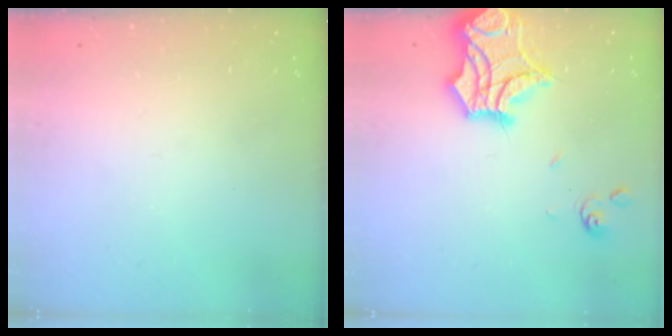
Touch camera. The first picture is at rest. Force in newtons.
{"total": 13.6, "press": 13.3, "slide": 2.7}